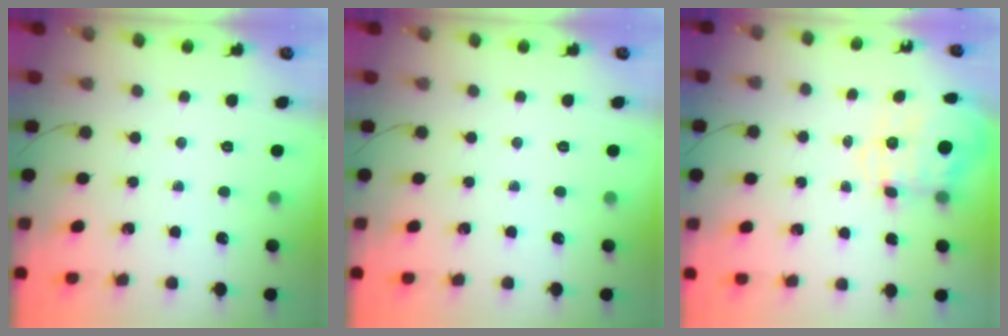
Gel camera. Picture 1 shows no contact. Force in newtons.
{"total": 0.0}
{"total": 3.2, "press": 2.9, "slide": 1.4}